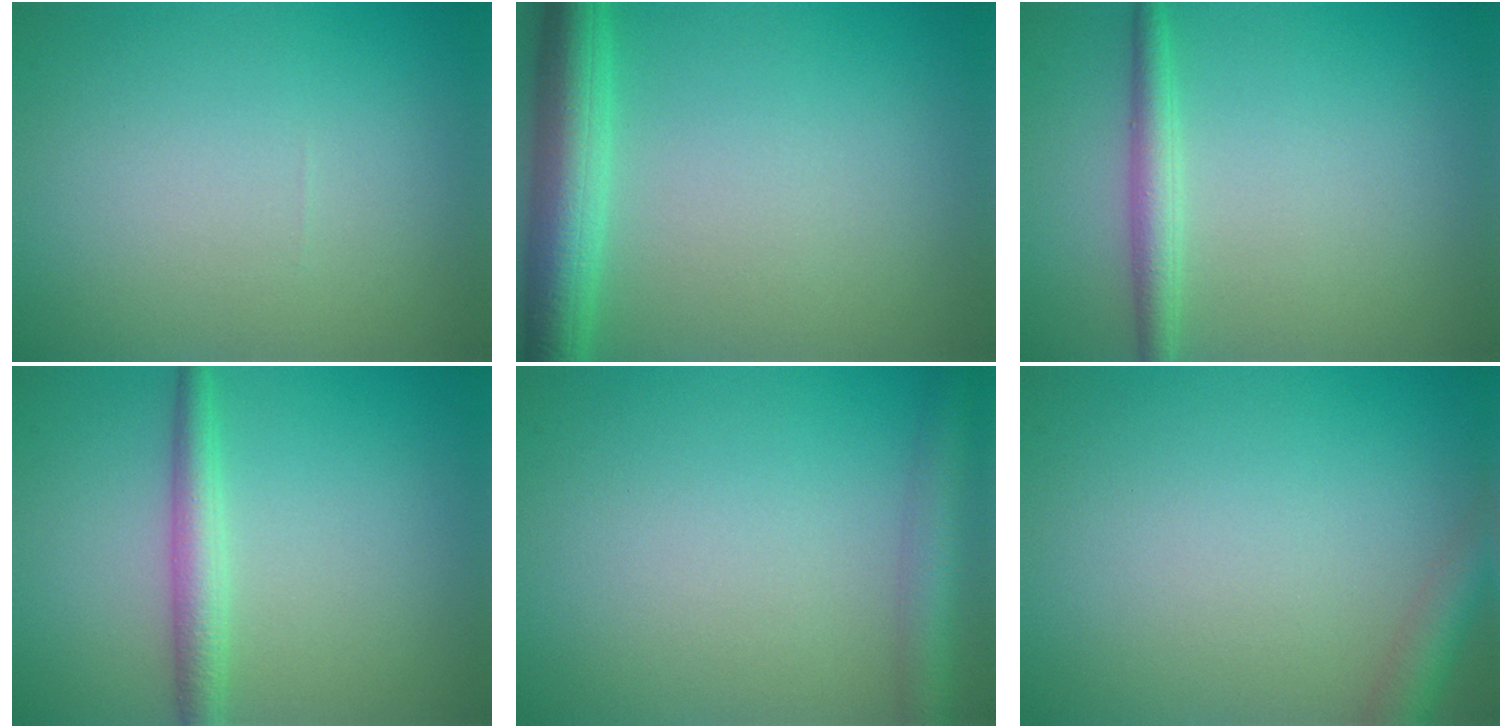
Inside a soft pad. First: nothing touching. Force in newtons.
{"total": 5.3, "press": 5.3, "slide": 0.1}
{"total": 2.4, "press": 2.4, "slide": 0.1}
{"total": 2.7, "press": 2.7, "slide": 0.0}
{"total": 3.3, "press": 3.3, "slide": 0.2}
{"total": 2.7, "press": 2.7, "slide": 0.1}